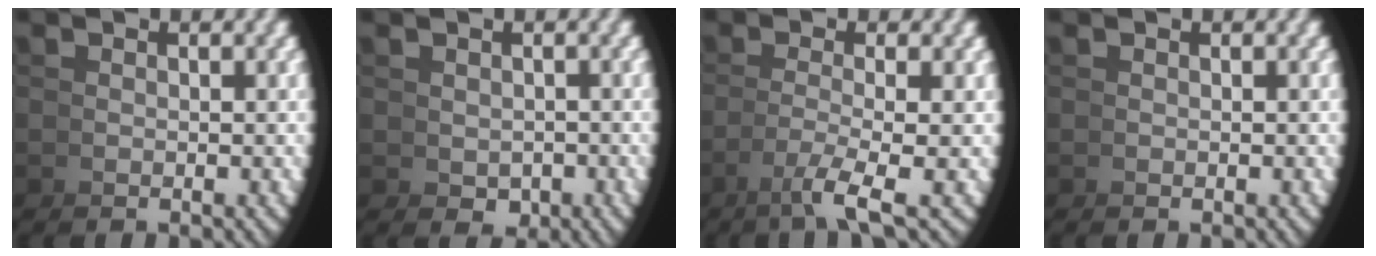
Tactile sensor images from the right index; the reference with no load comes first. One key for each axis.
{"total": 0.7, "fx": 0.2, "fy": 0.5, "fz": 0.4, "tx": 0.007, "ty": -0.012, "tz": 0.020}
{"total": 3.7, "fx": -1.2, "fy": -0.2, "fz": 3.5, "tx": -0.064, "ty": -0.013, "tz": -0.009}
{"total": 0.0}